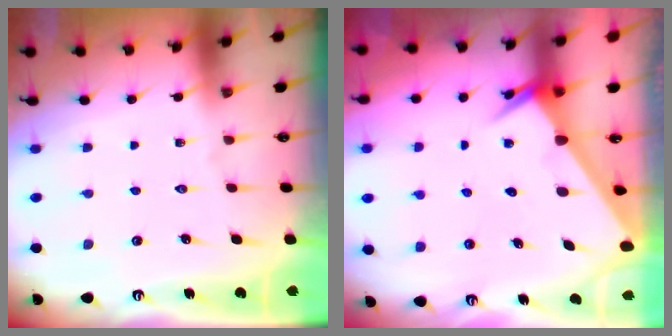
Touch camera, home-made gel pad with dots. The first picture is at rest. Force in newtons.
{"total": 3.0, "press": 3.0, "slide": 0.1}